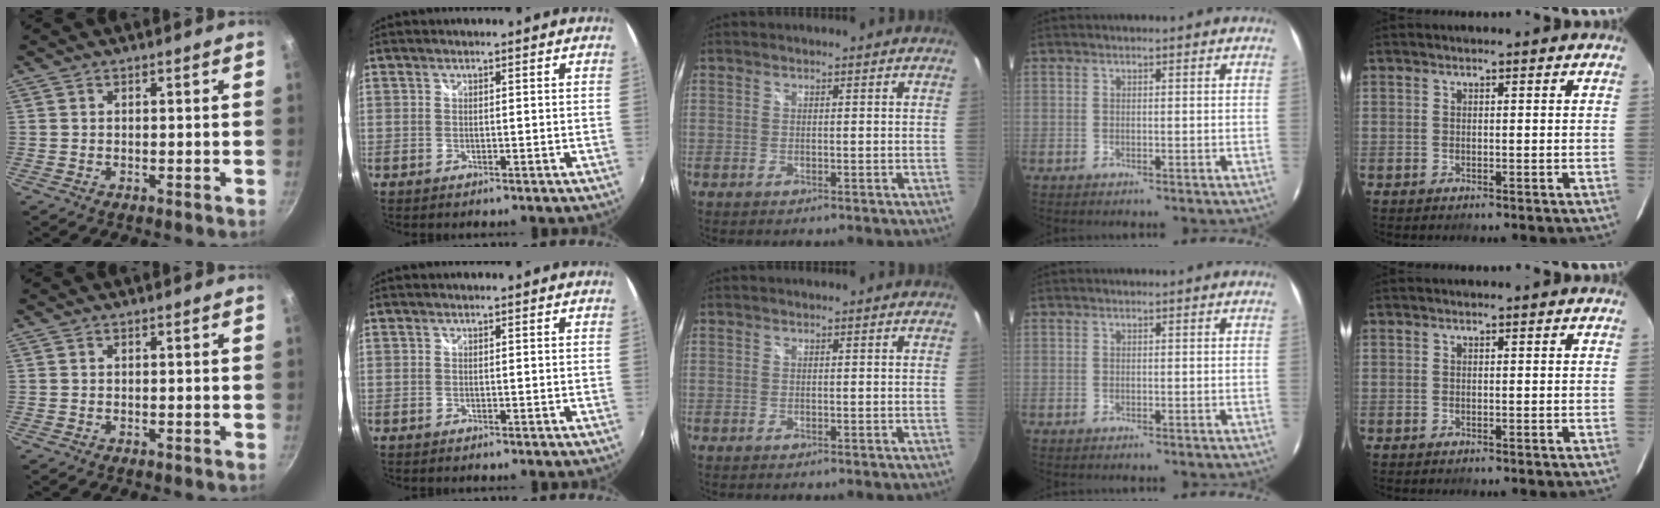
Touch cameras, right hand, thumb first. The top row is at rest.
{}